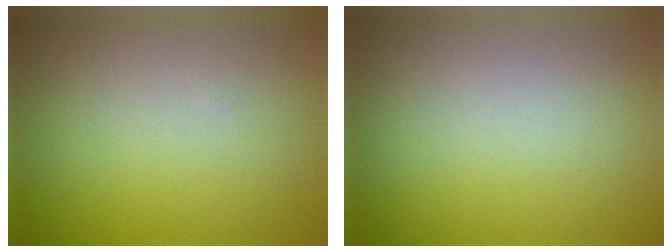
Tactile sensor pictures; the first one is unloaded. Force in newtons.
{"total": 0.0}